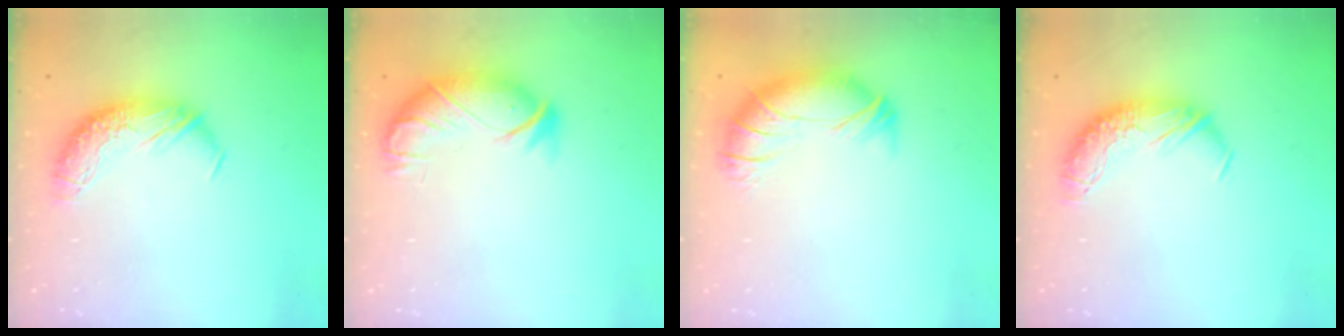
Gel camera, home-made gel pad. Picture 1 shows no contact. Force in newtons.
{"total": 3.8, "press": 3.2, "slide": 2.0}
{"total": 3.8, "press": 2.8, "slide": 2.6}
{"total": 0.0}